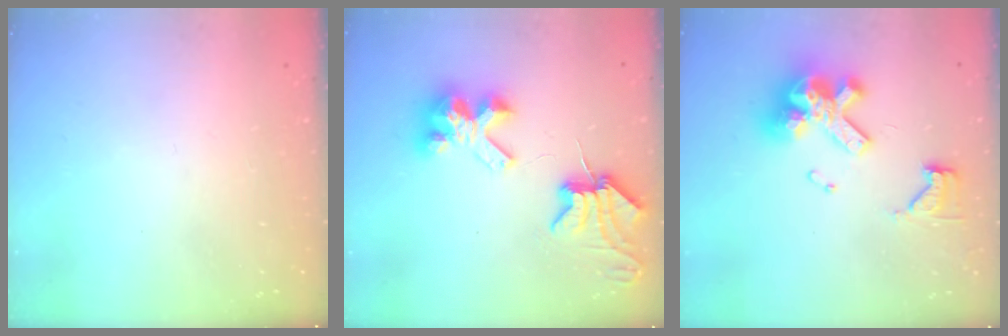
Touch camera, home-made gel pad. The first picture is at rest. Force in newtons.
{"total": 8.8, "press": 8.8, "slide": 1.1}
{"total": 14.8, "press": 14.7, "slide": 1.8}